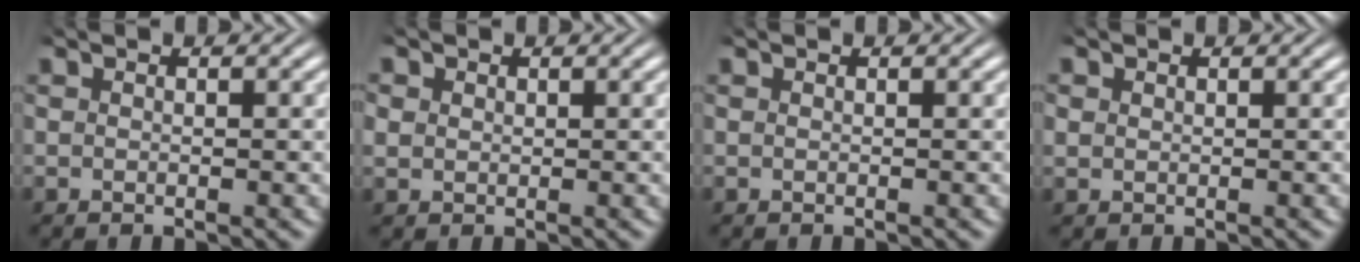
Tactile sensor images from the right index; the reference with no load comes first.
{"total": 1.4, "force": [0.4, 1.3, 0.3], "torque": [-0.015, -0.011, 0.015]}
{"total": 0.0}
{"total": 0.5, "force": [0.3, 0.4, 0.0], "torque": [-0.004, -0.009, 0.014]}